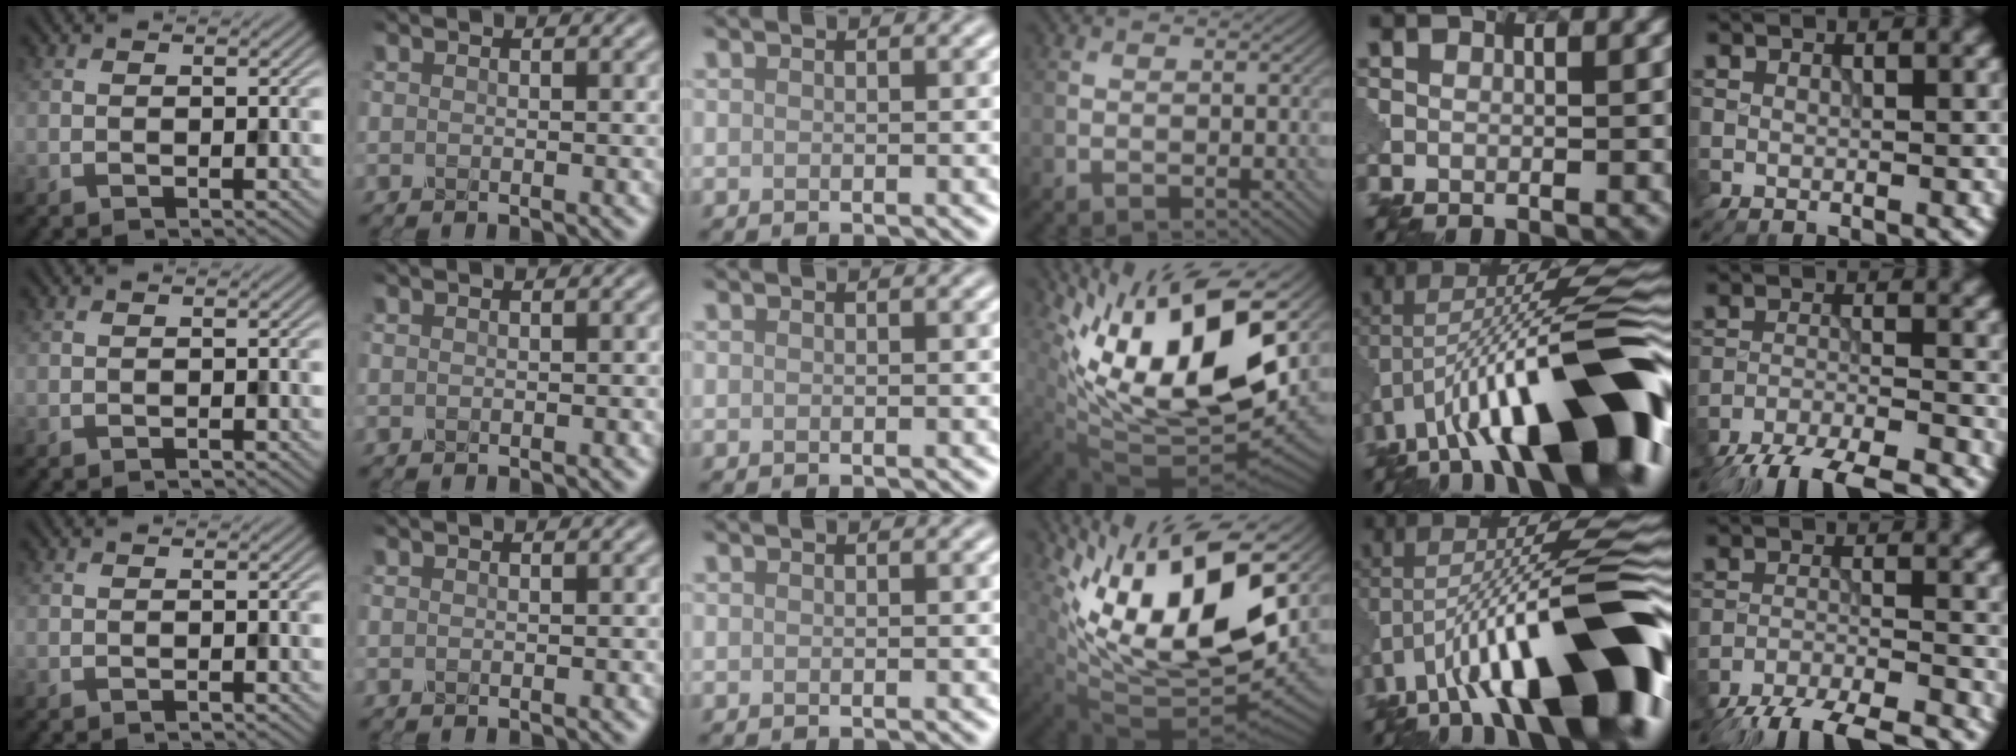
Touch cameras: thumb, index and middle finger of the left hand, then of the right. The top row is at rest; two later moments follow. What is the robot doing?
{"motion": "disassemble", "object": "pitcher"}